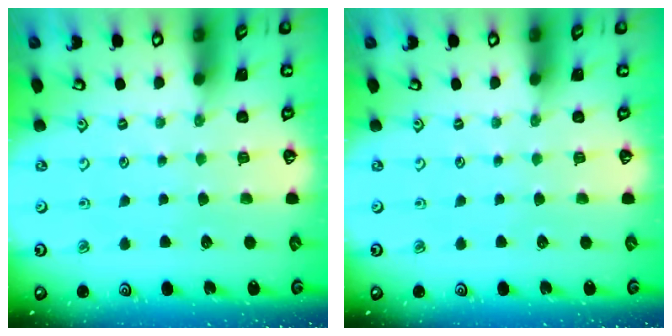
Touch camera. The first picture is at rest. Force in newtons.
{"total": 0.0}